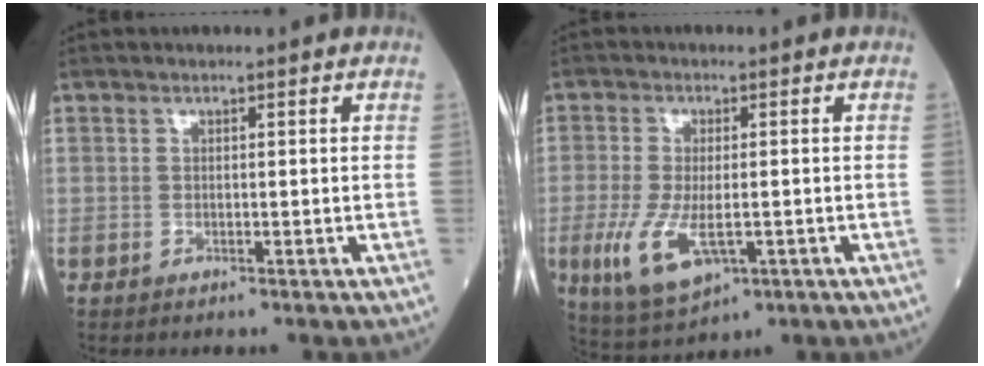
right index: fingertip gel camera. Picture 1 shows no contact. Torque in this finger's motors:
{"motor_torque": [0.92, -0.01, 0.57, 0.15]}